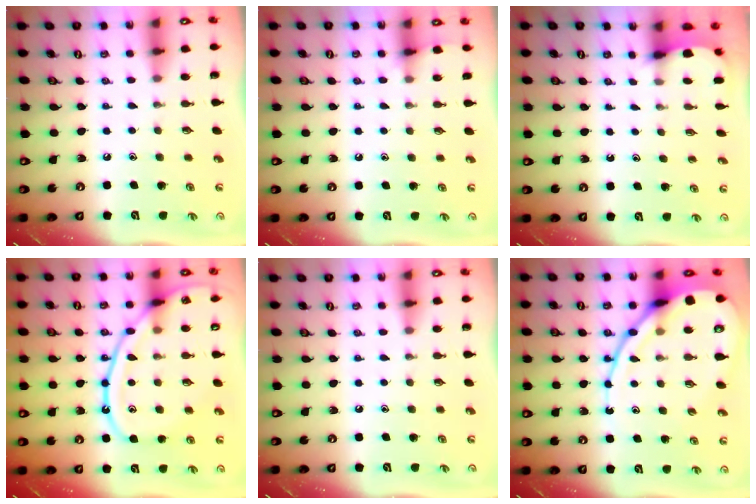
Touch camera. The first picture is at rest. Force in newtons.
{"total": 5.3, "press": 5.3, "slide": 0.7}
{"total": 2.6, "press": 2.6, "slide": 0.3}
{"total": 17.6, "press": 17.5, "slide": 1.9}
{"total": 0.0}
{"total": 14.2, "press": 14.1, "slide": 1.0}